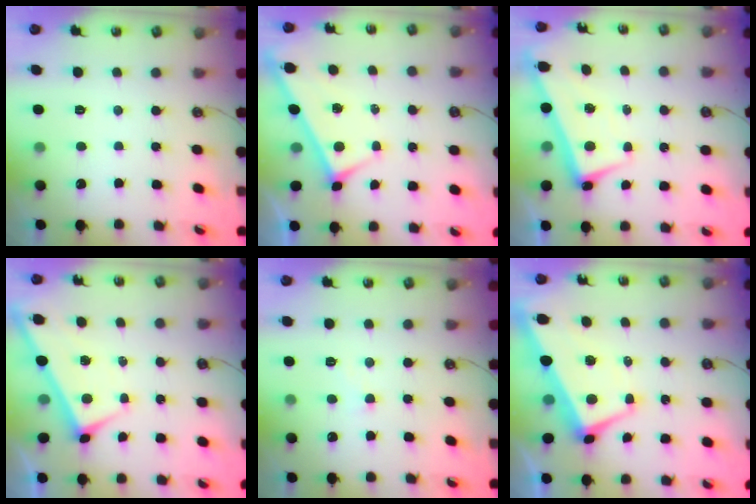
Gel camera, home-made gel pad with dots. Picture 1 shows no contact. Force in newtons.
{"total": 3.9, "press": 3.9, "slide": 0.4}
{"total": 2.7, "press": 2.6, "slide": 0.8}
{"total": 1.7, "press": 1.7, "slide": 0.1}
{"total": 2.0, "press": 2.0, "slide": 0.4}
{"total": 1.8, "press": 1.1, "slide": 1.3}